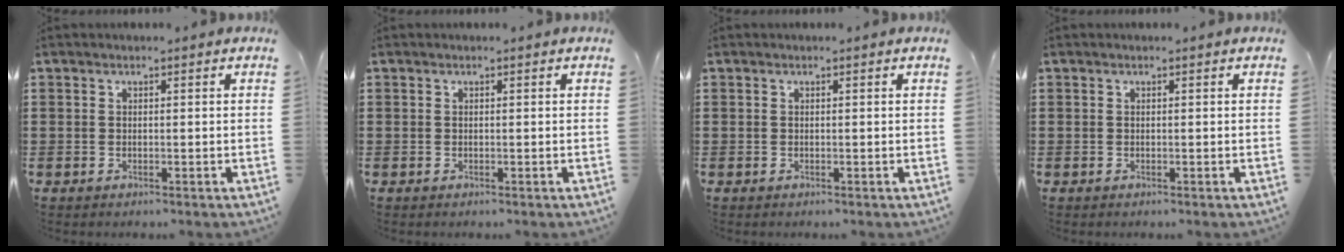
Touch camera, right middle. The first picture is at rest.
{"total": 0.0}
{"total": 0.0}
{"total": 0.0}